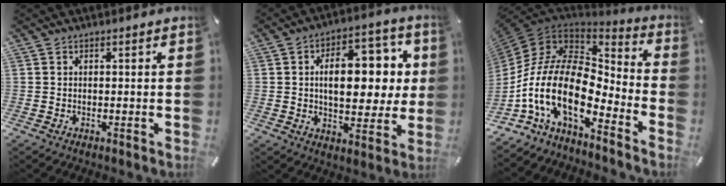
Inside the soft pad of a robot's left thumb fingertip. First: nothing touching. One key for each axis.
{"total": 16.3, "fx": 2.8, "fy": 9.7, "fz": 12.8, "tx": -0.172, "ty": 0.000, "tz": 0.046}
{"total": 19.5, "fx": -7.3, "fy": 10.4, "fz": 14.8, "tx": -0.346, "ty": -0.005, "tz": -0.137}